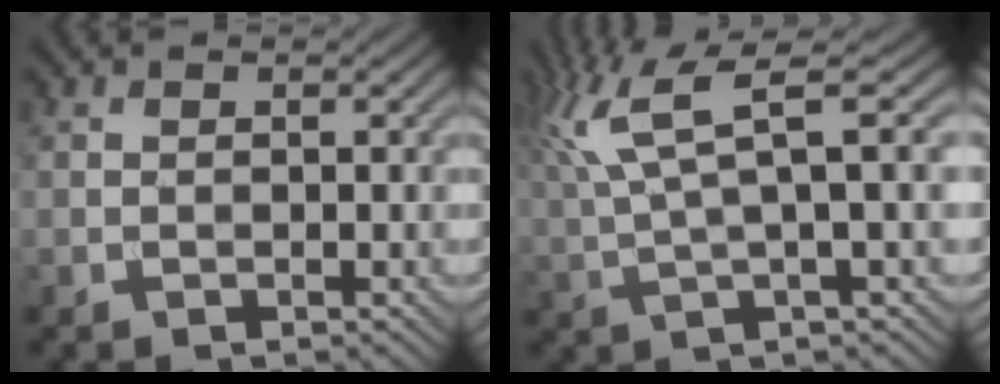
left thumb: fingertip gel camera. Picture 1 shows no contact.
{"total": 9.6, "force": [3.5, 2.0, 8.7], "torque": [-0.174, 0.029, 0.069]}